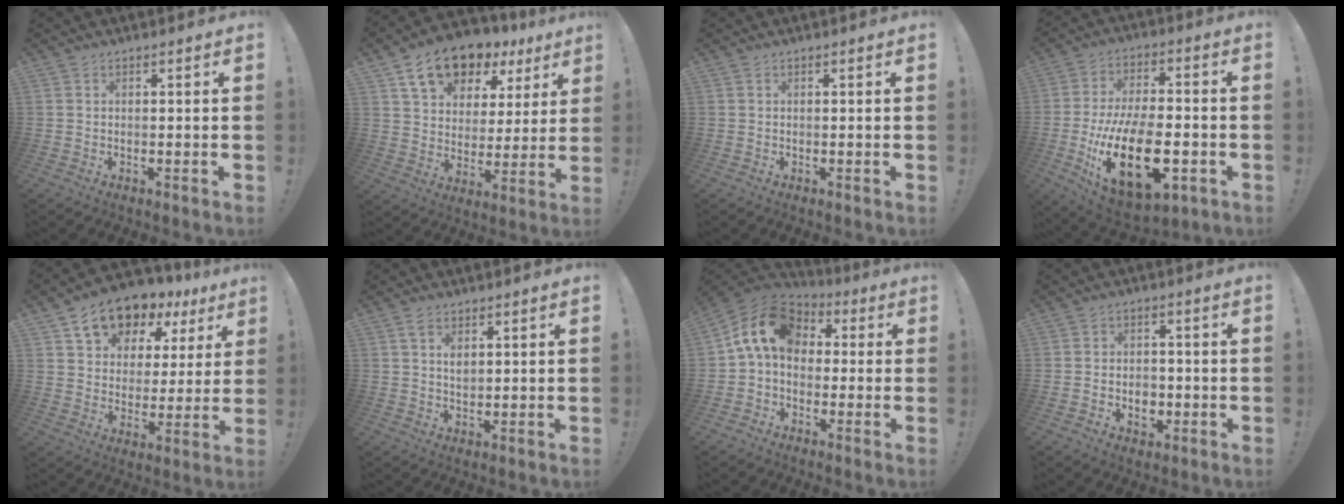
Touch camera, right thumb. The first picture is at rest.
{"total": 15.1, "force": [10.2, 8.8, 6.8], "torque": [-0.109, -0.059, 0.185]}
{"total": 0.0}
{"total": 24.6, "force": [-7.3, 12.3, 19.9], "torque": [-0.367, 0.033, -0.107]}
{"total": 13.5, "force": [9.0, 8.4, 5.6], "torque": [-0.085, -0.058, 0.162]}
{"total": 3.6, "force": [1.7, 1.8, 2.6], "torque": [-0.038, -0.010, 0.027]}
{"total": 13.8, "force": [2.5, 9.6, 9.6], "torque": [-0.166, 0.015, 0.048]}
{"total": 5.4, "force": [-1.8, 4.4, 2.5], "torque": [-0.024, 0.008, -0.030]}